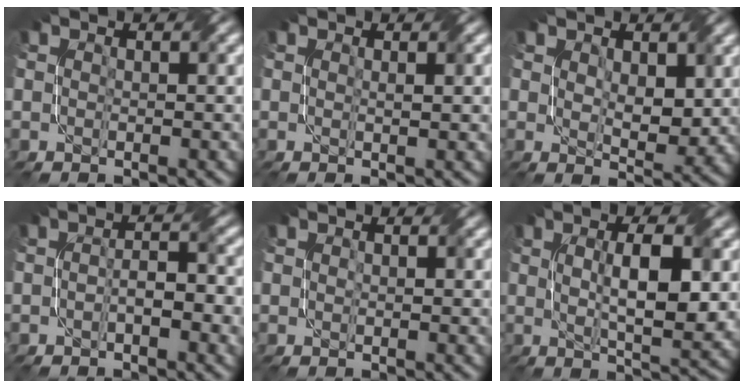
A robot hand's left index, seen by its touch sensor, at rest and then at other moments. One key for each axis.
{"total": 1.2, "fx": 0.3, "fy": 0.1, "fz": 1.2, "tx": -0.016, "ty": 0.001, "tz": 0.003}
{"total": 3.8, "fx": 1.1, "fy": 2.1, "fz": 2.9, "tx": -0.056, "ty": -0.011, "tz": 0.024}
{"total": 3.5, "fx": -0.8, "fy": 1.1, "fz": 3.3, "tx": -0.057, "ty": 0.003, "tz": -0.014}
{"total": 0.7, "fx": 0.3, "fy": 0.3, "fz": 0.6, "tx": -0.010, "ty": -0.001, "tz": 0.007}
{"total": 7.1, "fx": 0.8, "fy": 1.7, "fz": 6.8, "tx": -0.107, "ty": 0.002, "tz": 0.015}